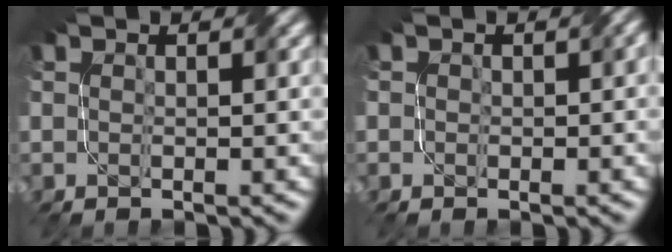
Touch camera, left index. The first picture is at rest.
{"total": 1.1, "force": [0.1, 0.9, 0.6], "torque": [-0.003, 0.000, 0.005]}